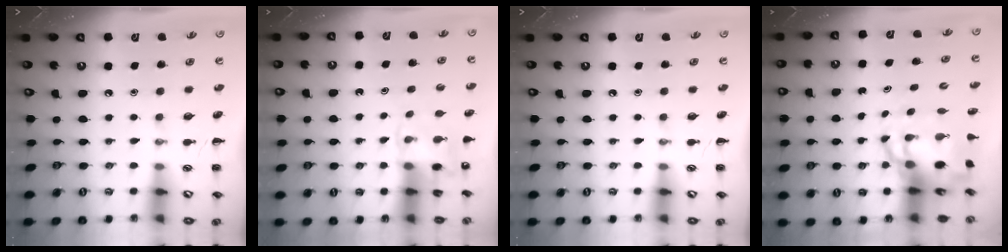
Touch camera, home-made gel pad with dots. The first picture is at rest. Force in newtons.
{"total": 3.6, "press": 3.4, "slide": 1.3}
{"total": 0.0}
{"total": 7.3, "press": 7.0, "slide": 1.9}